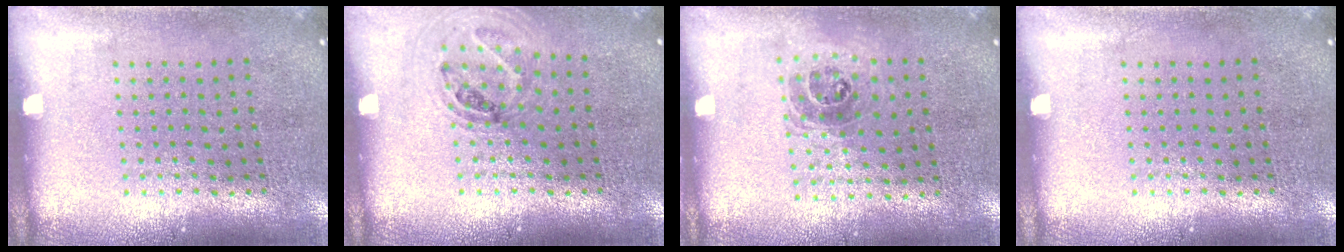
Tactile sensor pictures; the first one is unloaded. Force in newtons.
{"total": 1.0, "press": 1.0, "slide": 0.2}
{"total": 1.1, "press": 0.9, "slide": 0.6}
{"total": 0.0}